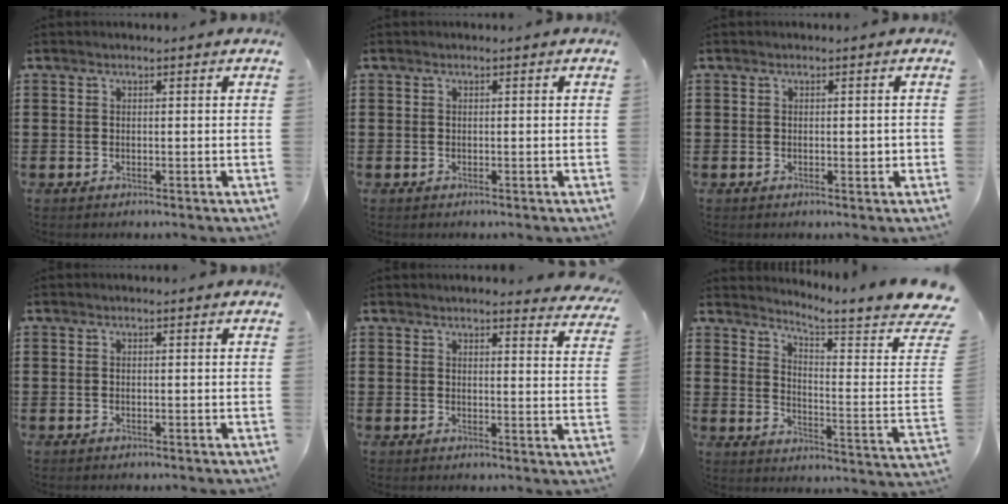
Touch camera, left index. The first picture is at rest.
{"total": 0.0}
{"total": 1.3, "force": [-0.2, 0.3, 1.2], "torque": [-0.021, 0.000, -0.003]}
{"total": 0.0}
{"total": 2.8, "force": [2.8, -0.1, 0.5], "torque": [-0.013, -0.015, 0.050]}
{"total": 4.8, "force": [4.2, -0.8, 2.2], "torque": [-0.059, -0.052, 0.065]}